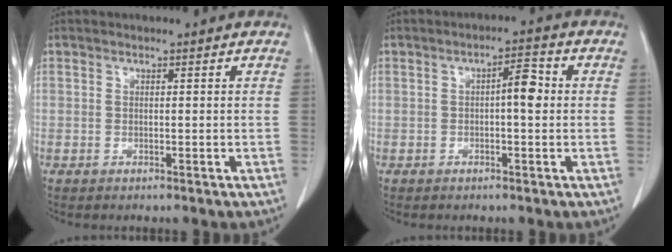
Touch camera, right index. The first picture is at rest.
{"total": 3.9, "force": [0.2, 0.9, 3.8], "torque": [-0.056, 0.010, -0.002]}